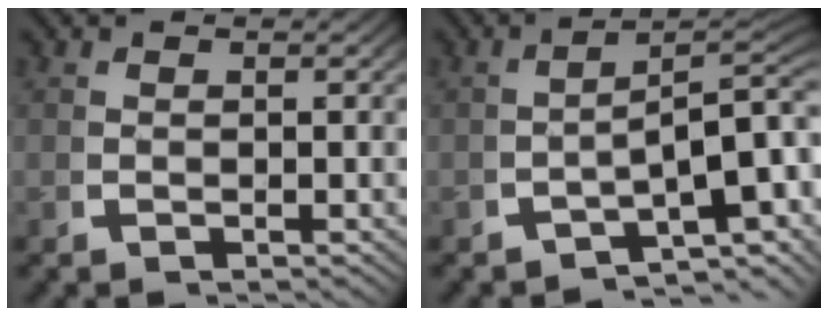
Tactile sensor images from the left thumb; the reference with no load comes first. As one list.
[{"total": 10.2, "force": [-2.5, 5.6, 8.2], "torque": [-0.118, -0.031, -0.028]}]